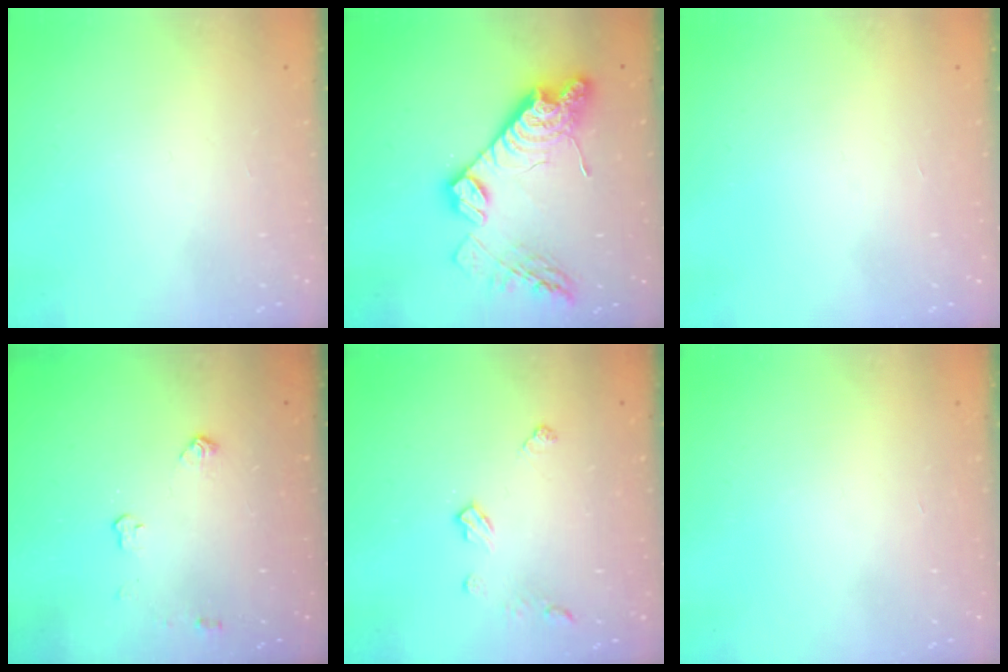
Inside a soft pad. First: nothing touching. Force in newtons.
{"total": 17.6, "press": 17.6, "slide": 1.3}
{"total": 0.0}
{"total": 4.6, "press": 4.6, "slide": 0.7}
{"total": 6.3, "press": 6.3, "slide": 0.1}
{"total": 0.0}